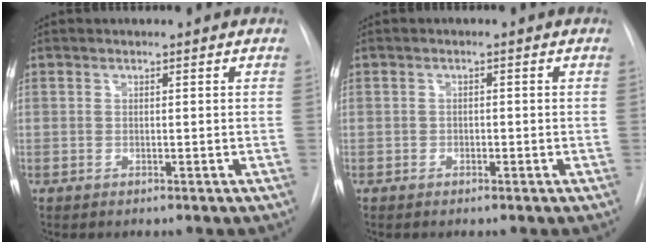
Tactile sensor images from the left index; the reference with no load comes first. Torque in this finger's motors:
{"motor_torque": [-0.06, 0.19, 0.00, 0.00]}